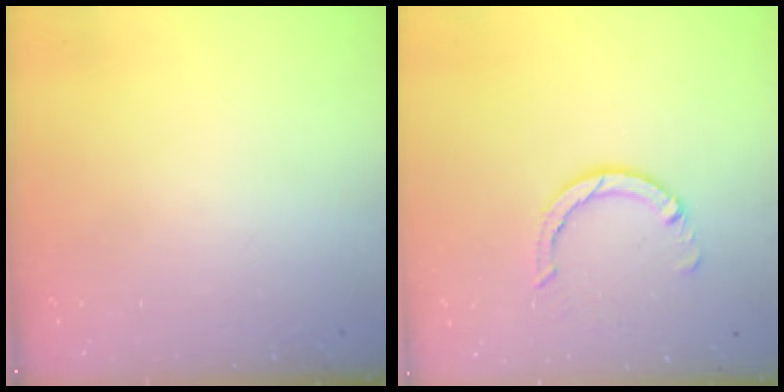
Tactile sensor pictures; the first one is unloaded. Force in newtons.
{"total": 5.2, "press": 5.2, "slide": 0.4}